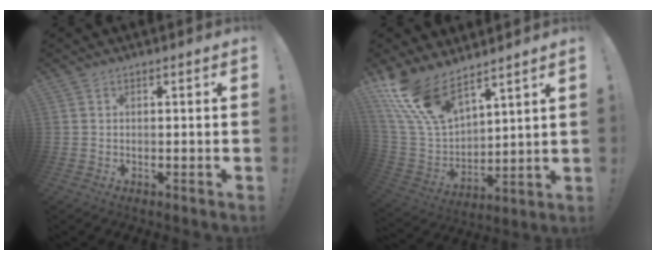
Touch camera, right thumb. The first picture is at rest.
{"total": 15.4, "force": [11.9, 6.6, 7.2], "torque": [-0.155, -0.084, 0.227]}